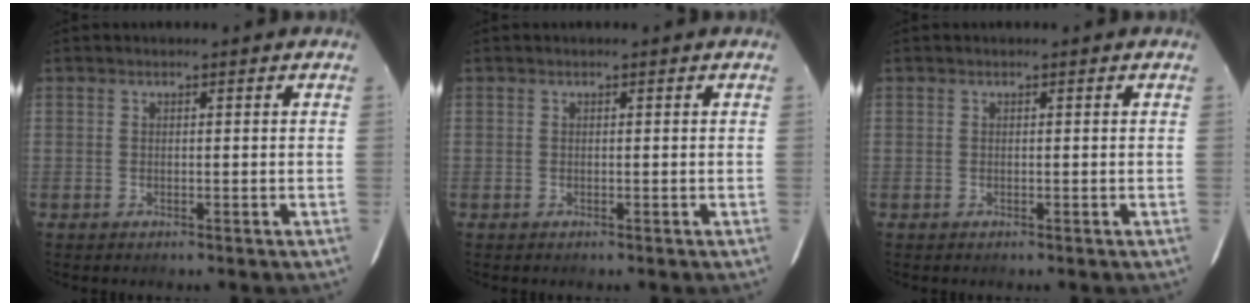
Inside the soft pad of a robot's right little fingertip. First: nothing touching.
{"total": 0.0}
{"total": 0.0}